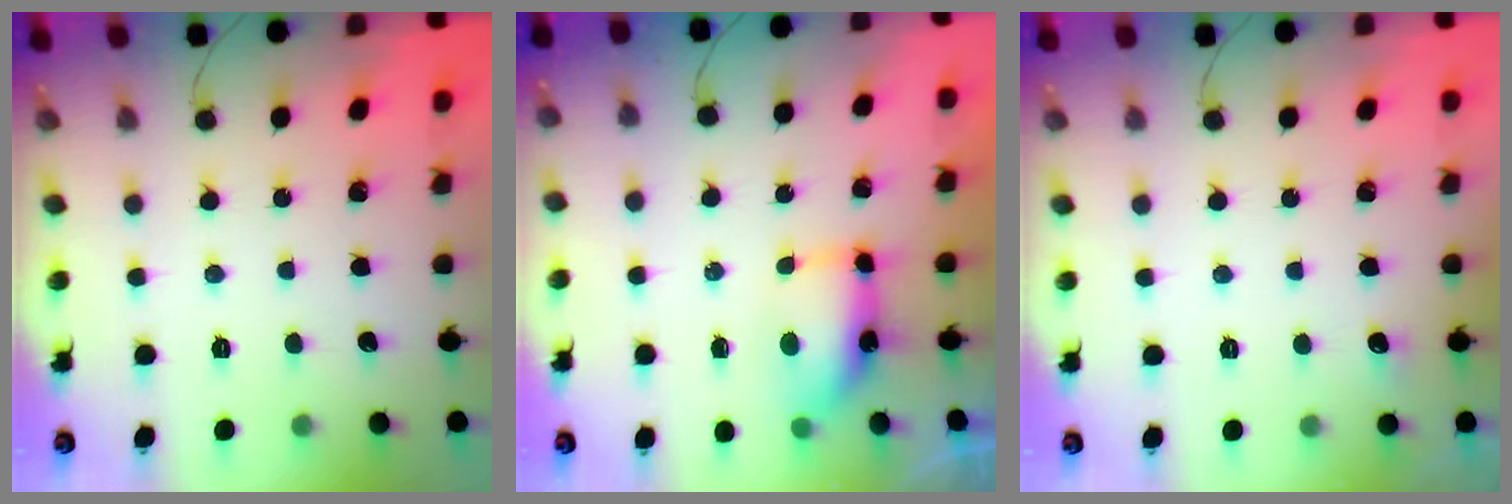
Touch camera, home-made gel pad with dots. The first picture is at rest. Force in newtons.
{"total": 7.2, "press": 7.2, "slide": 0.7}
{"total": 7.4, "press": 2.7, "slide": 6.9}